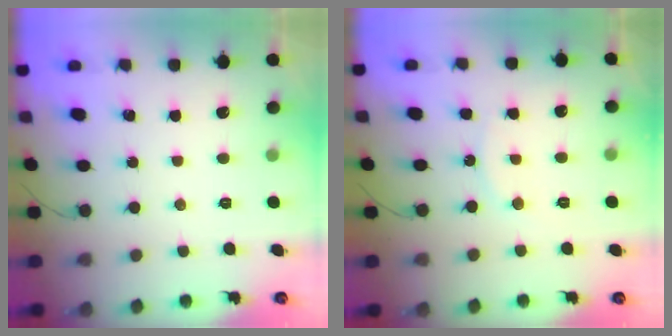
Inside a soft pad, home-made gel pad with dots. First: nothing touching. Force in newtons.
{"total": 8.2, "press": 8.2, "slide": 0.5}